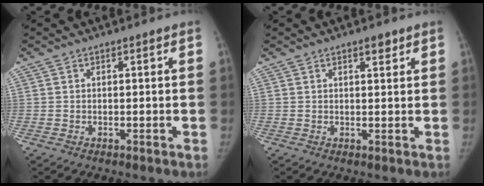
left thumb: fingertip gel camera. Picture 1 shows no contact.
{"total": 2.1, "force": [1.4, 0.8, 1.4], "torque": [-0.015, -0.007, 0.020]}